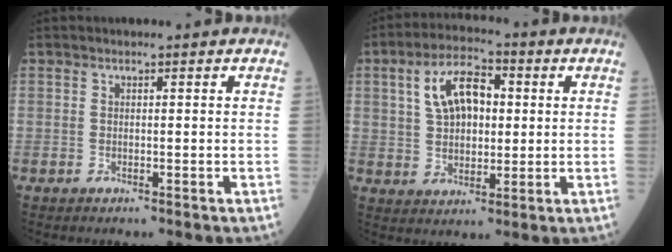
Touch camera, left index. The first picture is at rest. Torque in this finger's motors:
{"motor_torque": [0.48, -0.40, 0.21, 0.04]}